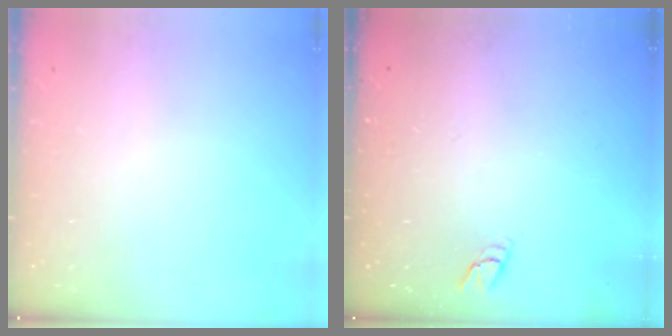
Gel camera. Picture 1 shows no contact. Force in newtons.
{"total": 3.6, "press": 3.6, "slide": 0.4}